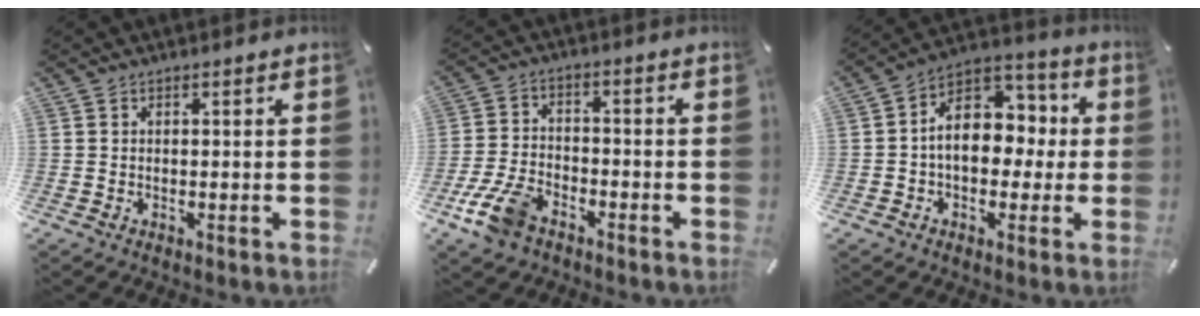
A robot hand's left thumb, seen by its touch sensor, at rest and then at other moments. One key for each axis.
{"total": 9.8, "fx": -6.1, "fy": 5.2, "fz": 5.6, "tx": -0.120, "ty": 0.024, "tz": -0.113}
{"total": 11.9, "fx": 0.0, "fy": 9.2, "fz": 7.5, "tx": -0.124, "ty": -0.001, "tz": 0.001}